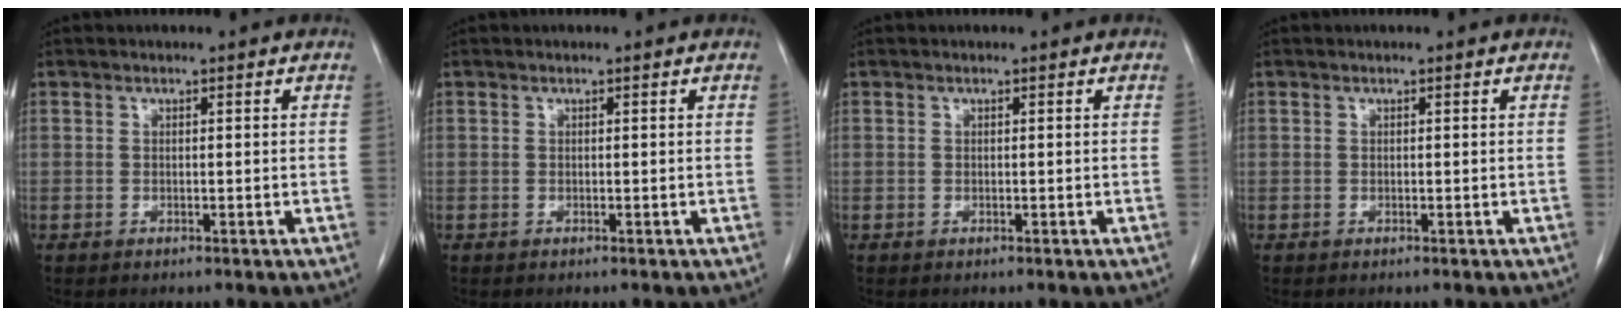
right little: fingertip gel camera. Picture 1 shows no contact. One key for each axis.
{"total": 0.0}
{"total": 0.0}
{"total": 0.0}